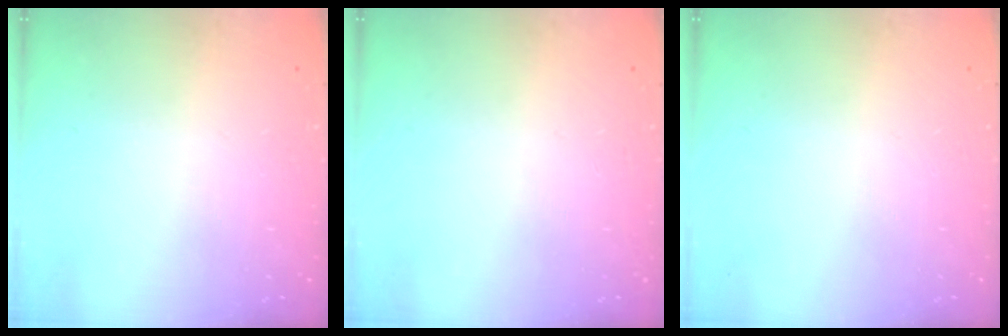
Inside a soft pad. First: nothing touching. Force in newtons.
{"total": 0.0}
{"total": 0.0}